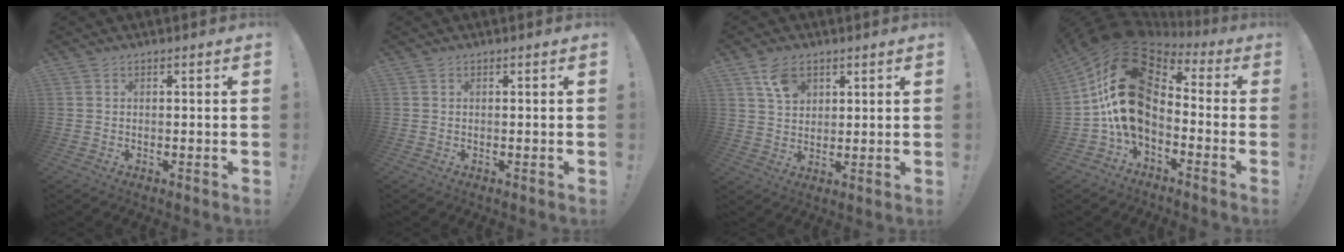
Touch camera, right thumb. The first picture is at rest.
{"total": 0.0}
{"total": 7.3, "force": [4.1, 5.0, 3.4], "torque": [-0.058, -0.009, 0.077]}
{"total": 21.5, "force": [1.8, 13.5, 16.7], "torque": [-0.317, -0.008, 0.039]}